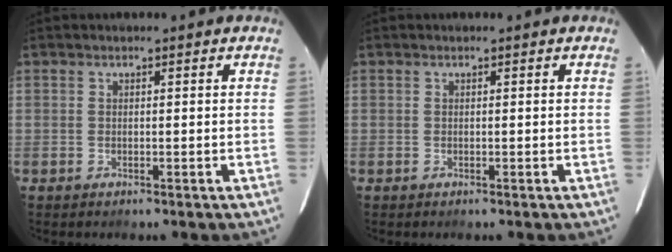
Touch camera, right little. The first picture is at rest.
{"total": 0.0}